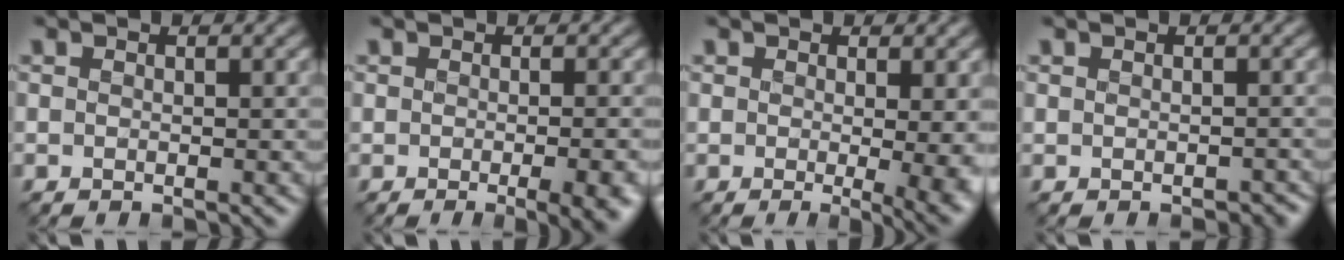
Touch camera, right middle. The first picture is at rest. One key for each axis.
{"total": 4.8, "fx": -1.8, "fy": 1.7, "fz": 4.1, "tx": -0.042, "ty": -0.009, "tz": -0.011}
{"total": 4.8, "fx": -0.2, "fy": 1.7, "fz": 4.5, "tx": -0.049, "ty": -0.015, "tz": 0.001}
{"total": 0.7, "fx": -0.3, "fy": 0.6, "fz": 0.1, "tx": 0.000, "ty": -0.007, "tz": -0.006}